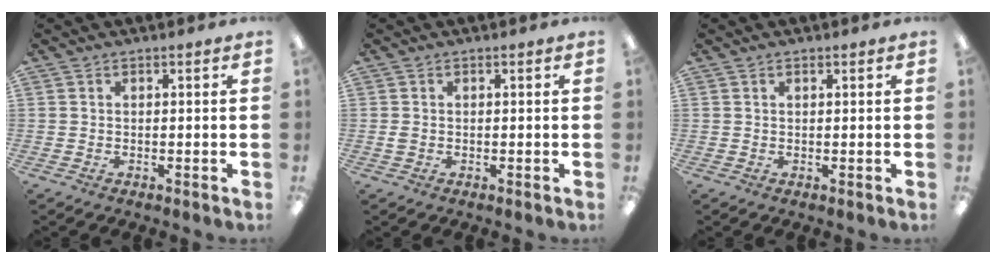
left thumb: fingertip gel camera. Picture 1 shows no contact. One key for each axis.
{"total": 1.1, "fx": 0.0, "fy": 0.7, "fz": 0.8, "tx": -0.016, "ty": 0.004, "tz": -0.001}
{"total": 0.6, "fx": 0.5, "fy": 0.2, "fz": 0.3, "tx": -0.008, "ty": 0.001, "tz": 0.009}